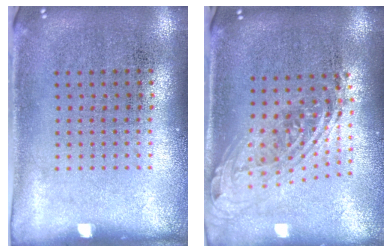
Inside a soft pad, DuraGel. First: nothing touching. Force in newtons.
{"total": 2.1, "press": 1.5, "slide": 1.4}